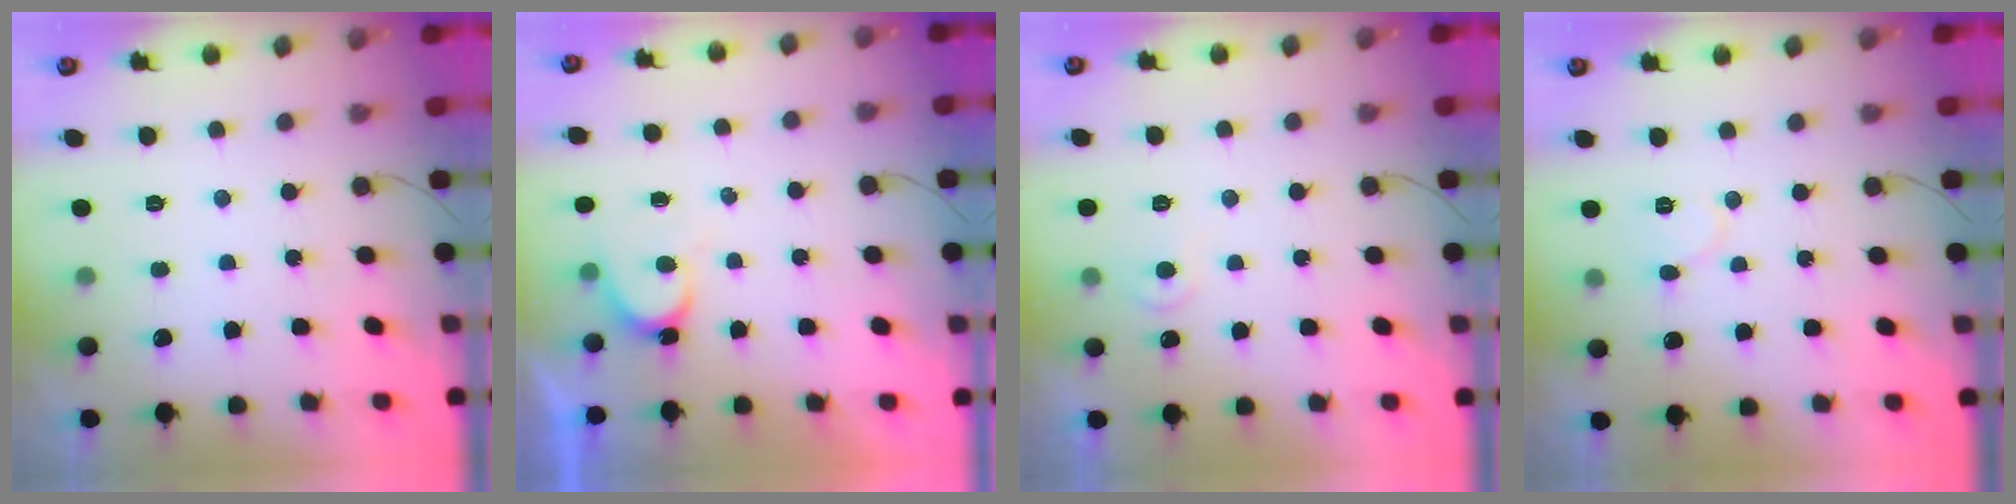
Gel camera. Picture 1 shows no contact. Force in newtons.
{"total": 6.1, "press": 6.1, "slide": 0.3}
{"total": 4.1, "press": 4.1, "slide": 0.5}
{"total": 5.8, "press": 5.7, "slide": 0.5}